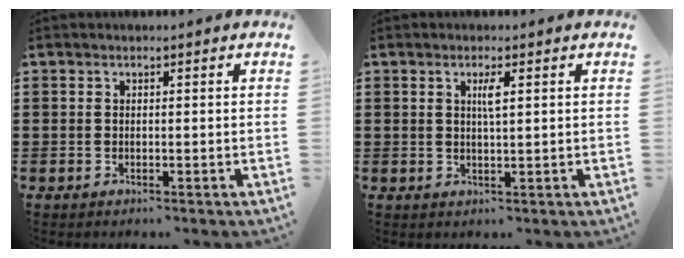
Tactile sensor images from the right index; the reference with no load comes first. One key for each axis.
{"total": 2.0, "fx": 0.6, "fy": 0.2, "fz": 1.9, "tx": -0.038, "ty": 0.003, "tz": 0.008}